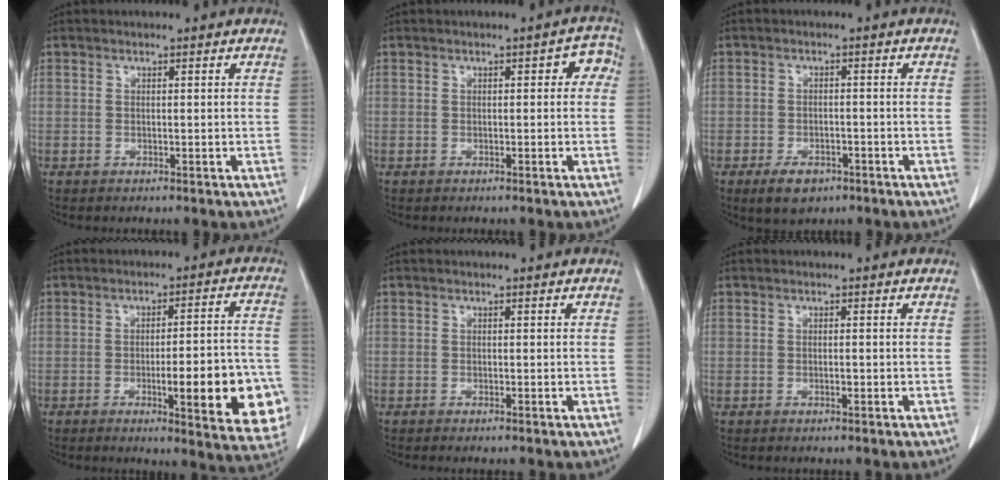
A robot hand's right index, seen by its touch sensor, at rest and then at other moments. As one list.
[{"total": 3.0, "force": [0.4, 1.6, 2.5], "torque": [-0.017, 0.023, -0.001]}, {"total": 4.5, "force": [-2.8, 2.6, 2.4], "torque": [-0.041, -0.001, -0.038]}, {"total": 15.4, "force": [-4.7, 2.9, 14.4], "torque": [-0.115, 0.017, -0.046]}, {"total": 0.6, "force": [-0.5, 0.0, 0.3], "torque": [-0.009, -0.001, -0.008]}, {"total": 0.7, "force": [-0.2, 0.1, 0.6], "torque": [-0.014, 0.000, -0.003]}]